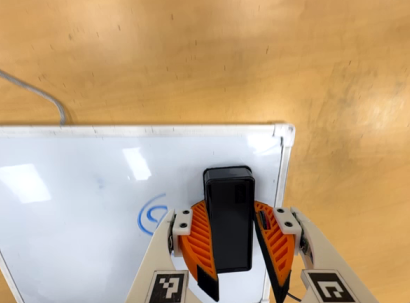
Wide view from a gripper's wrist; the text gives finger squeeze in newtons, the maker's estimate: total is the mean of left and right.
{"total": 11.8, "left": 13.3, "right": 10.2}